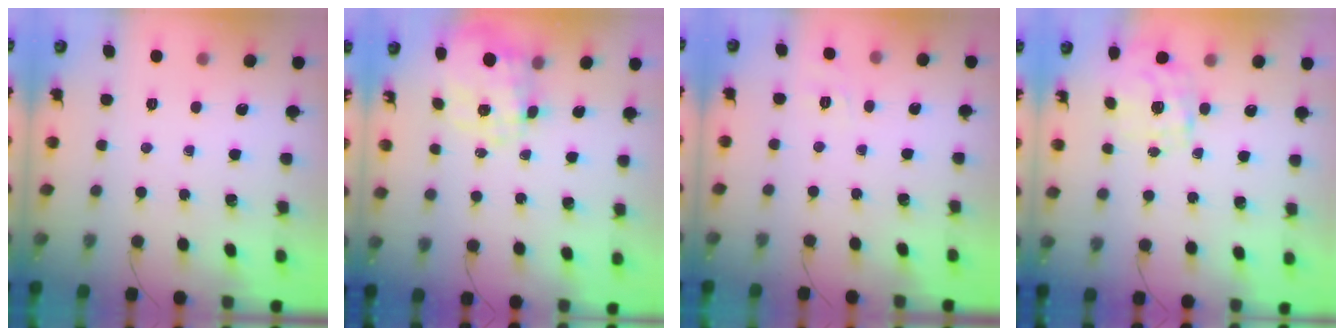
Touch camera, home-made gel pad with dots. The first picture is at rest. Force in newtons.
{"total": 10.8, "press": 10.7, "slide": 1.2}
{"total": 2.6, "press": 2.0, "slide": 1.7}
{"total": 2.1, "press": 0.6, "slide": 2.0}